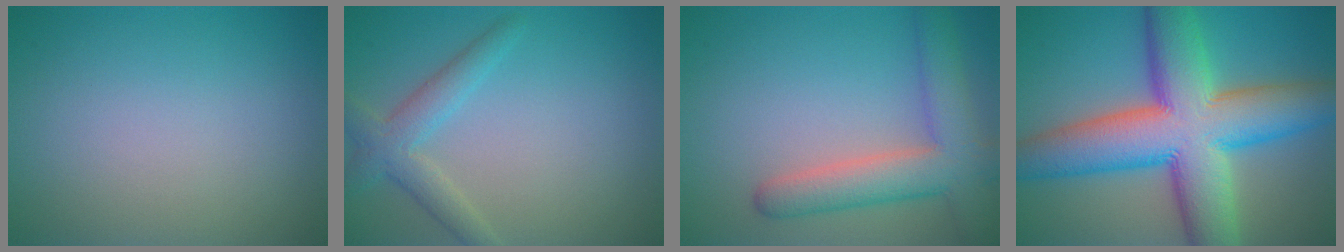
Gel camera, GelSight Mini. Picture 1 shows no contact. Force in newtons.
{"total": 3.1, "press": 3.1, "slide": 0.1}
{"total": 5.9, "press": 5.9, "slide": 0.3}
{"total": 13.9, "press": 13.9, "slide": 0.3}